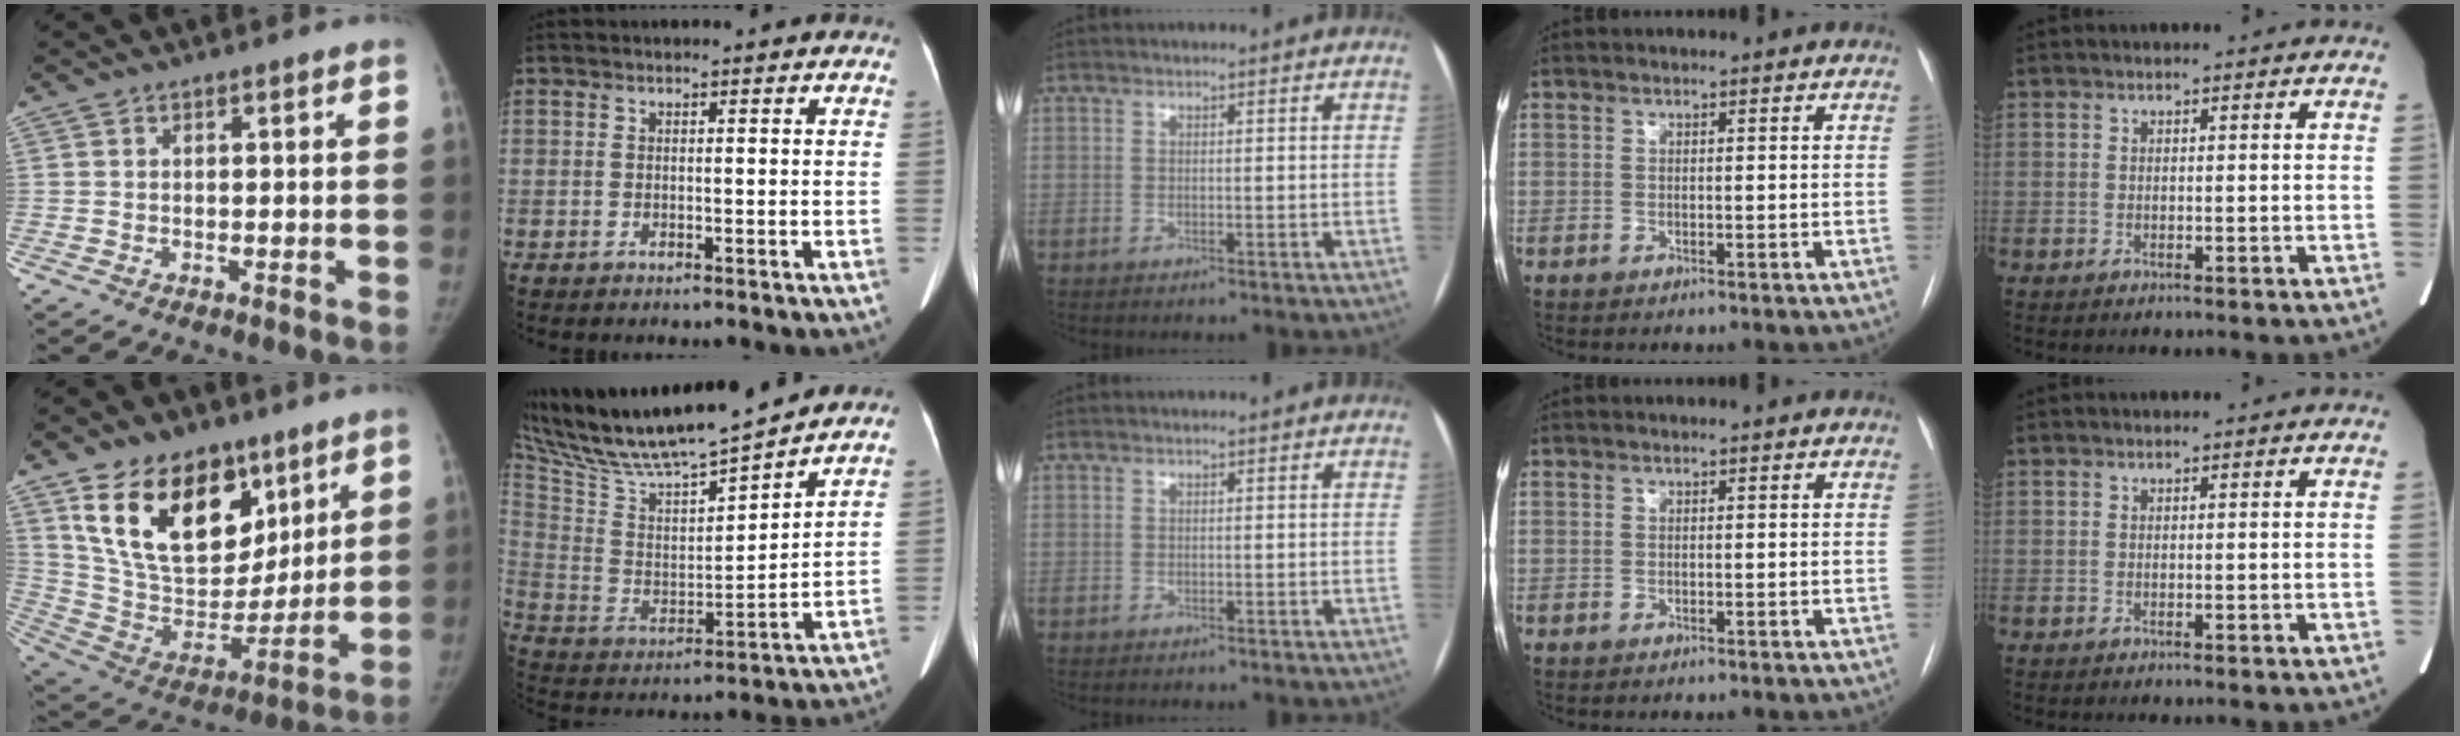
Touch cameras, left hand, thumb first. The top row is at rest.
{"thumb": {"total": 24.4, "force": [12.9, 15.0, 14.2], "torque": [-0.212, -0.044, 0.244]}, "index": {"total": 21.2, "force": [18.8, 1.8, 9.6], "torque": [-0.187, 0.002, 0.331]}}